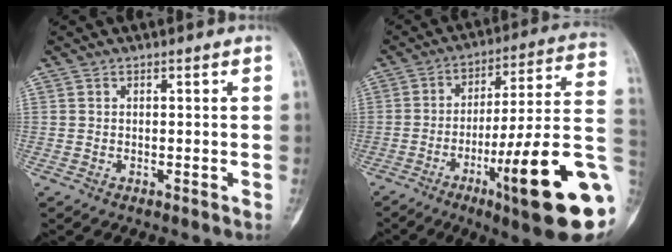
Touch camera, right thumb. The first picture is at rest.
{"total": 23.7, "force": [-7.6, 3.0, 22.3], "torque": [-0.281, 0.019, -0.110]}